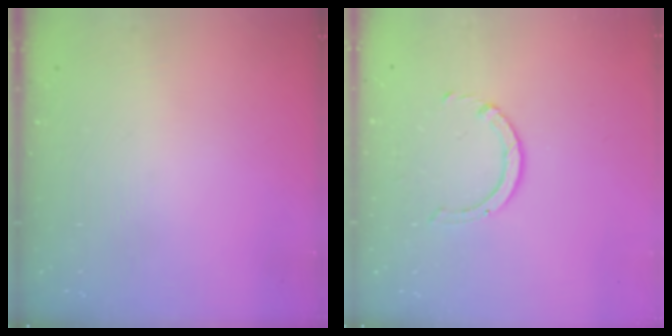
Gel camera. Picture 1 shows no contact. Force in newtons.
{"total": 2.3, "press": 2.3, "slide": 0.3}